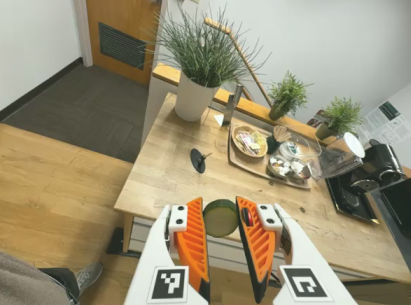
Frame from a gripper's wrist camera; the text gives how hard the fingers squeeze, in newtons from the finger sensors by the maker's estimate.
{"total": 10.2, "left": 11.0, "right": 9.3}